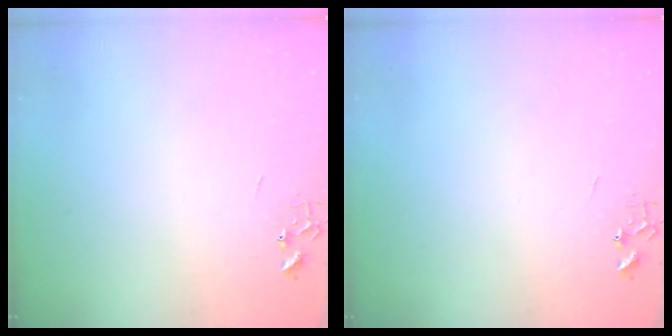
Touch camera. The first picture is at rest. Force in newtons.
{"total": 0.0}